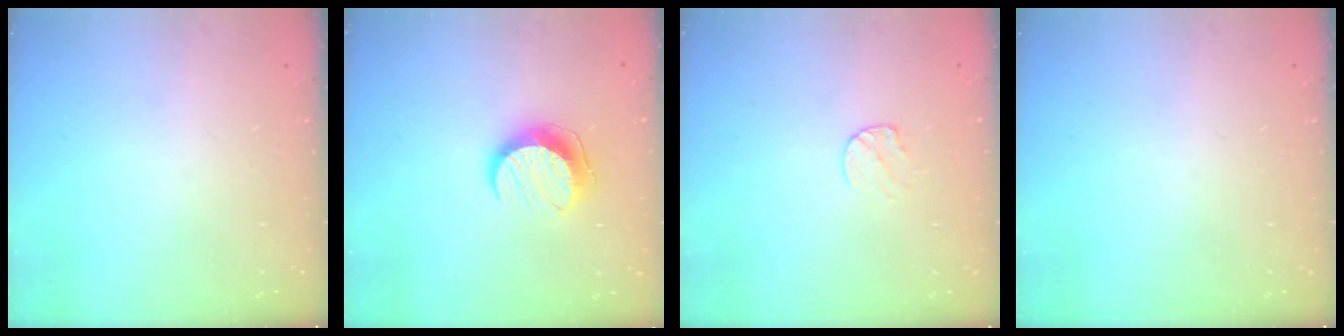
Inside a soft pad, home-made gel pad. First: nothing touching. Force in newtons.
{"total": 10.0, "press": 10.0, "slide": 0.1}
{"total": 6.1, "press": 6.0, "slide": 0.6}
{"total": 0.0}